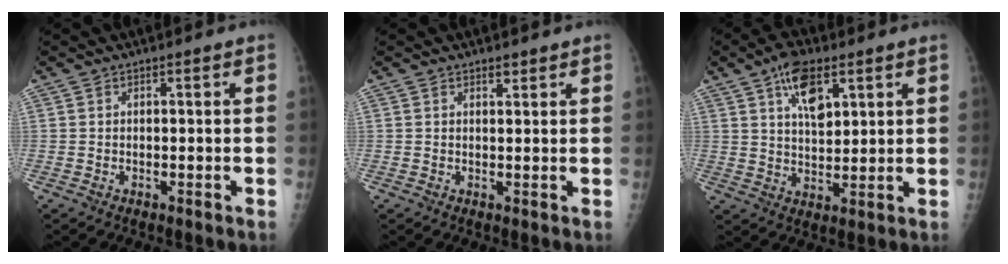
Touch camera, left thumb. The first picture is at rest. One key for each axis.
{"total": 1.2, "fx": 1.0, "fy": 0.5, "fz": 0.3, "tx": 0.003, "ty": -0.007, "tz": 0.015}
{"total": 9.2, "fx": 4.6, "fy": 4.5, "fz": 6.6, "tx": -0.094, "ty": -0.020, "tz": 0.081}